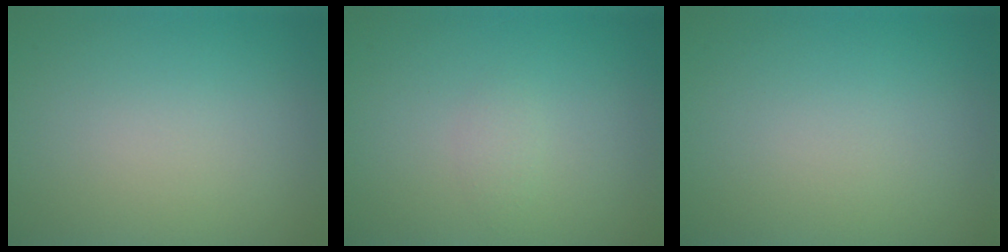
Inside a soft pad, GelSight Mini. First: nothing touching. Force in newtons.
{"total": 0.8, "press": 0.8, "slide": 0.1}
{"total": 0.0}